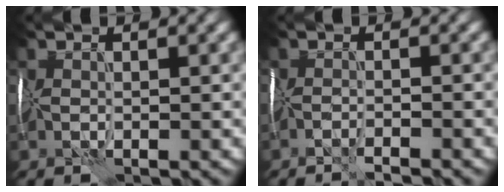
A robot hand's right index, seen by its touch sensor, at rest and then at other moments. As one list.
[{"total": 2.3, "force": [-2.2, 0.0, 0.9], "torque": [-0.016, 0.001, -0.040]}]